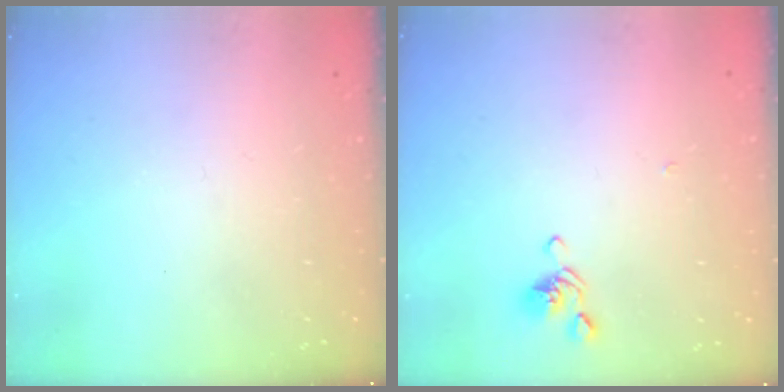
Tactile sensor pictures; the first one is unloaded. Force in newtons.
{"total": 2.9, "press": 2.8, "slide": 0.6}